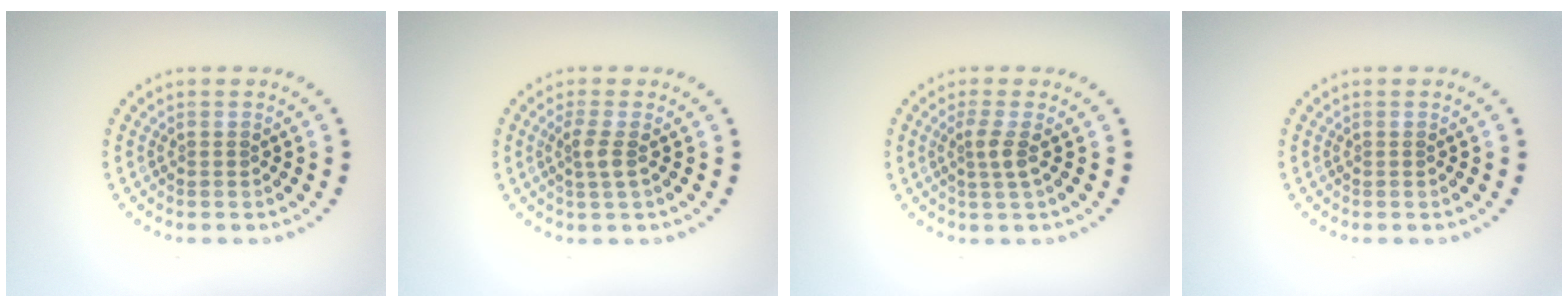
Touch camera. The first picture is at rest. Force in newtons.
{"total": 1.8, "press": 1.5, "slide": 1.0}
{"total": 1.8, "press": 1.3, "slide": 1.2}
{"total": 0.0}